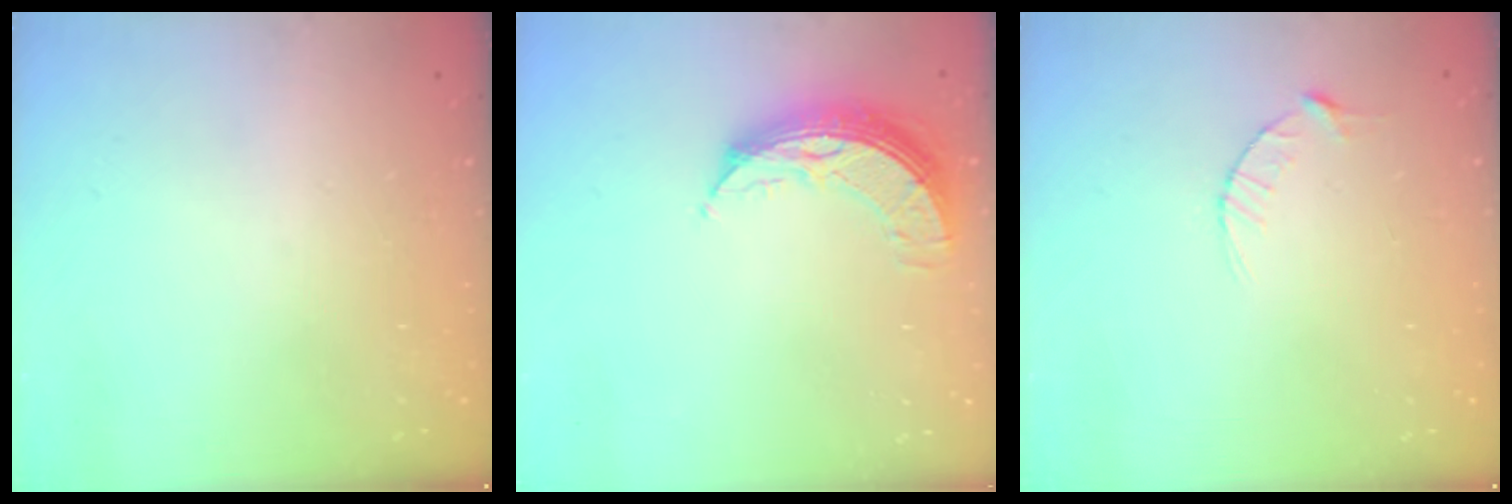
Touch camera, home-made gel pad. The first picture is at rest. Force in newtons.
{"total": 9.8, "press": 9.8, "slide": 0.6}
{"total": 2.9, "press": 2.9, "slide": 0.4}